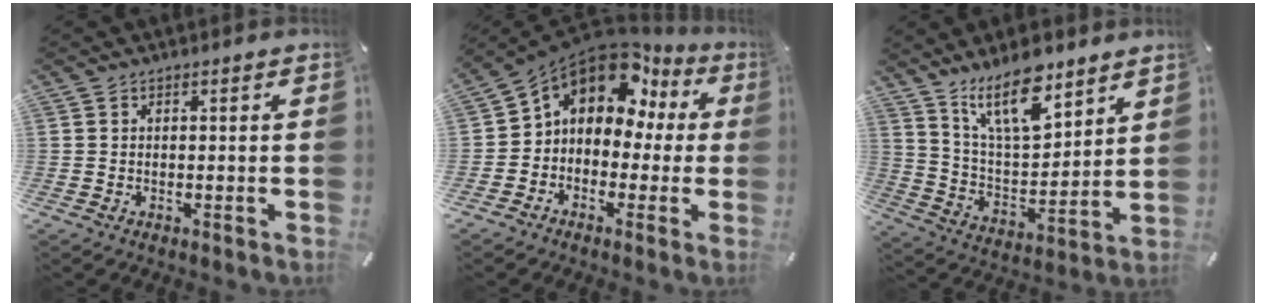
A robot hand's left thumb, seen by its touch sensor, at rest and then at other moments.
{"total": 11.2, "force": [5.9, 7.7, 5.6], "torque": [-0.115, -0.045, 0.101]}
{"total": 16.4, "force": [11.9, 6.7, 9.0], "torque": [-0.169, -0.065, 0.212]}